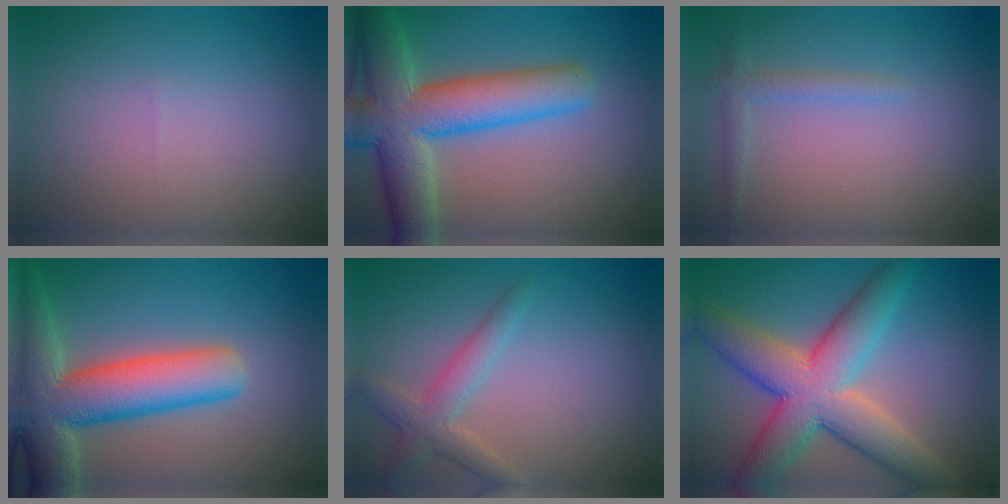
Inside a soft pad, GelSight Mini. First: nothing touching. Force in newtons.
{"total": 9.4, "press": 9.4, "slide": 0.8}
{"total": 1.4, "press": 1.4, "slide": 0.1}
{"total": 10.4, "press": 10.4, "slide": 0.8}
{"total": 2.8, "press": 2.8, "slide": 0.1}
{"total": 9.2, "press": 9.2, "slide": 0.2}